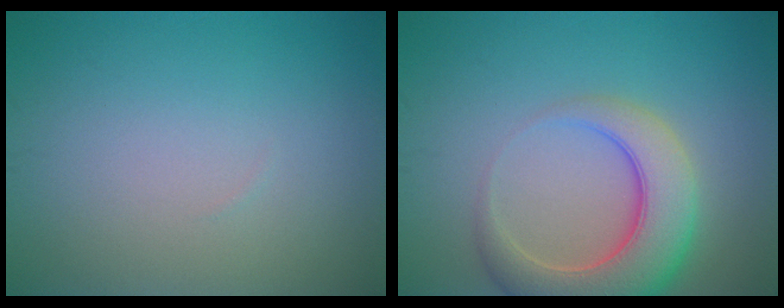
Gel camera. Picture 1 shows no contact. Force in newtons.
{"total": 7.2, "press": 7.2, "slide": 0.6}